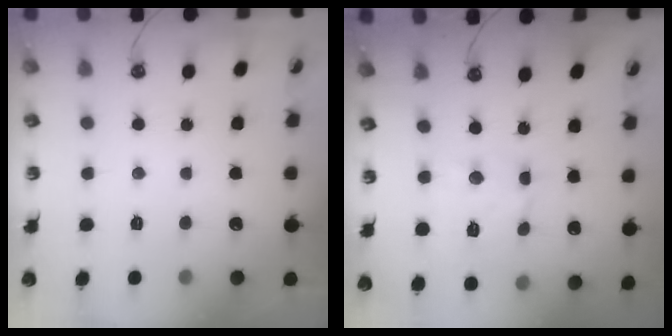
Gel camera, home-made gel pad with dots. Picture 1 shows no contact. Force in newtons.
{"total": 10.4, "press": 10.3, "slide": 0.8}